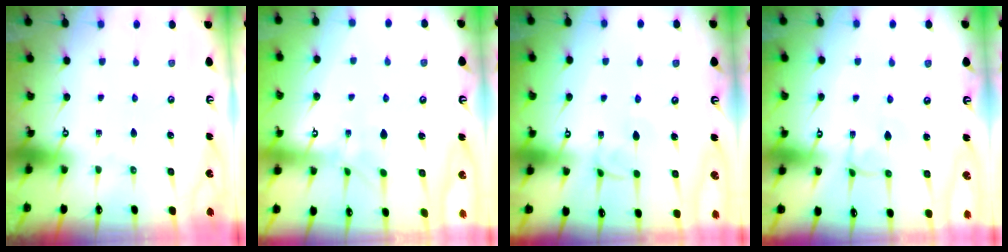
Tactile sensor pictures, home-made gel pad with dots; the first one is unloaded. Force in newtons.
{"total": 2.0, "press": 1.8, "slide": 0.9}
{"total": 2.8, "press": 2.8, "slide": 0.2}
{"total": 1.1, "press": 1.0, "slide": 0.3}